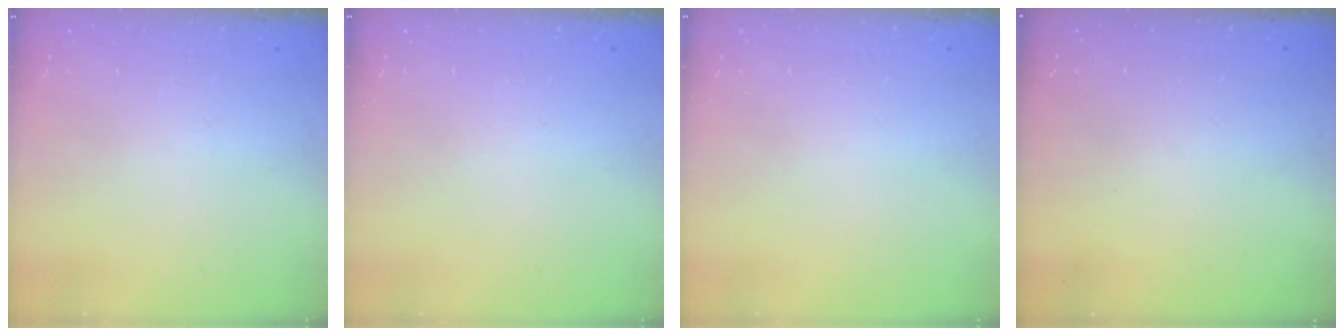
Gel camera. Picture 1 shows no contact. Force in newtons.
{"total": 0.0}
{"total": 0.0}
{"total": 3.1, "press": 2.9, "slide": 1.0}